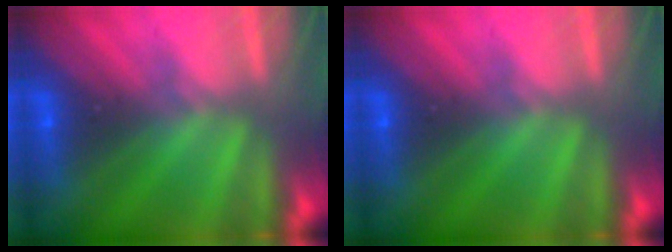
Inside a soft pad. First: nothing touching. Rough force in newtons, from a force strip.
{"total": 0.0}